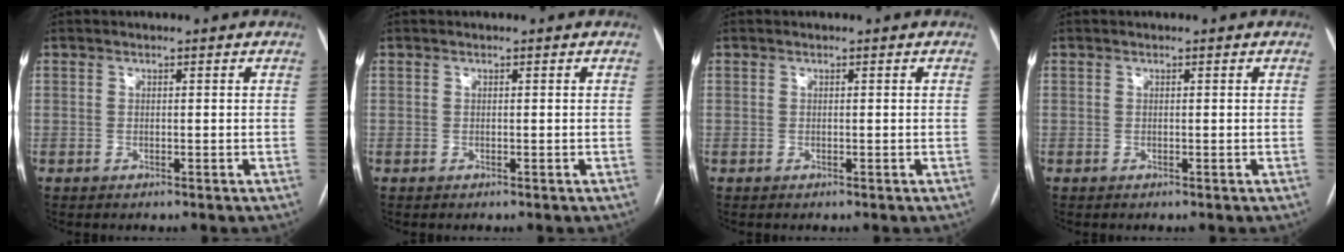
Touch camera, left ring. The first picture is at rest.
{"total": 0.0}
{"total": 0.0}
{"total": 0.0}